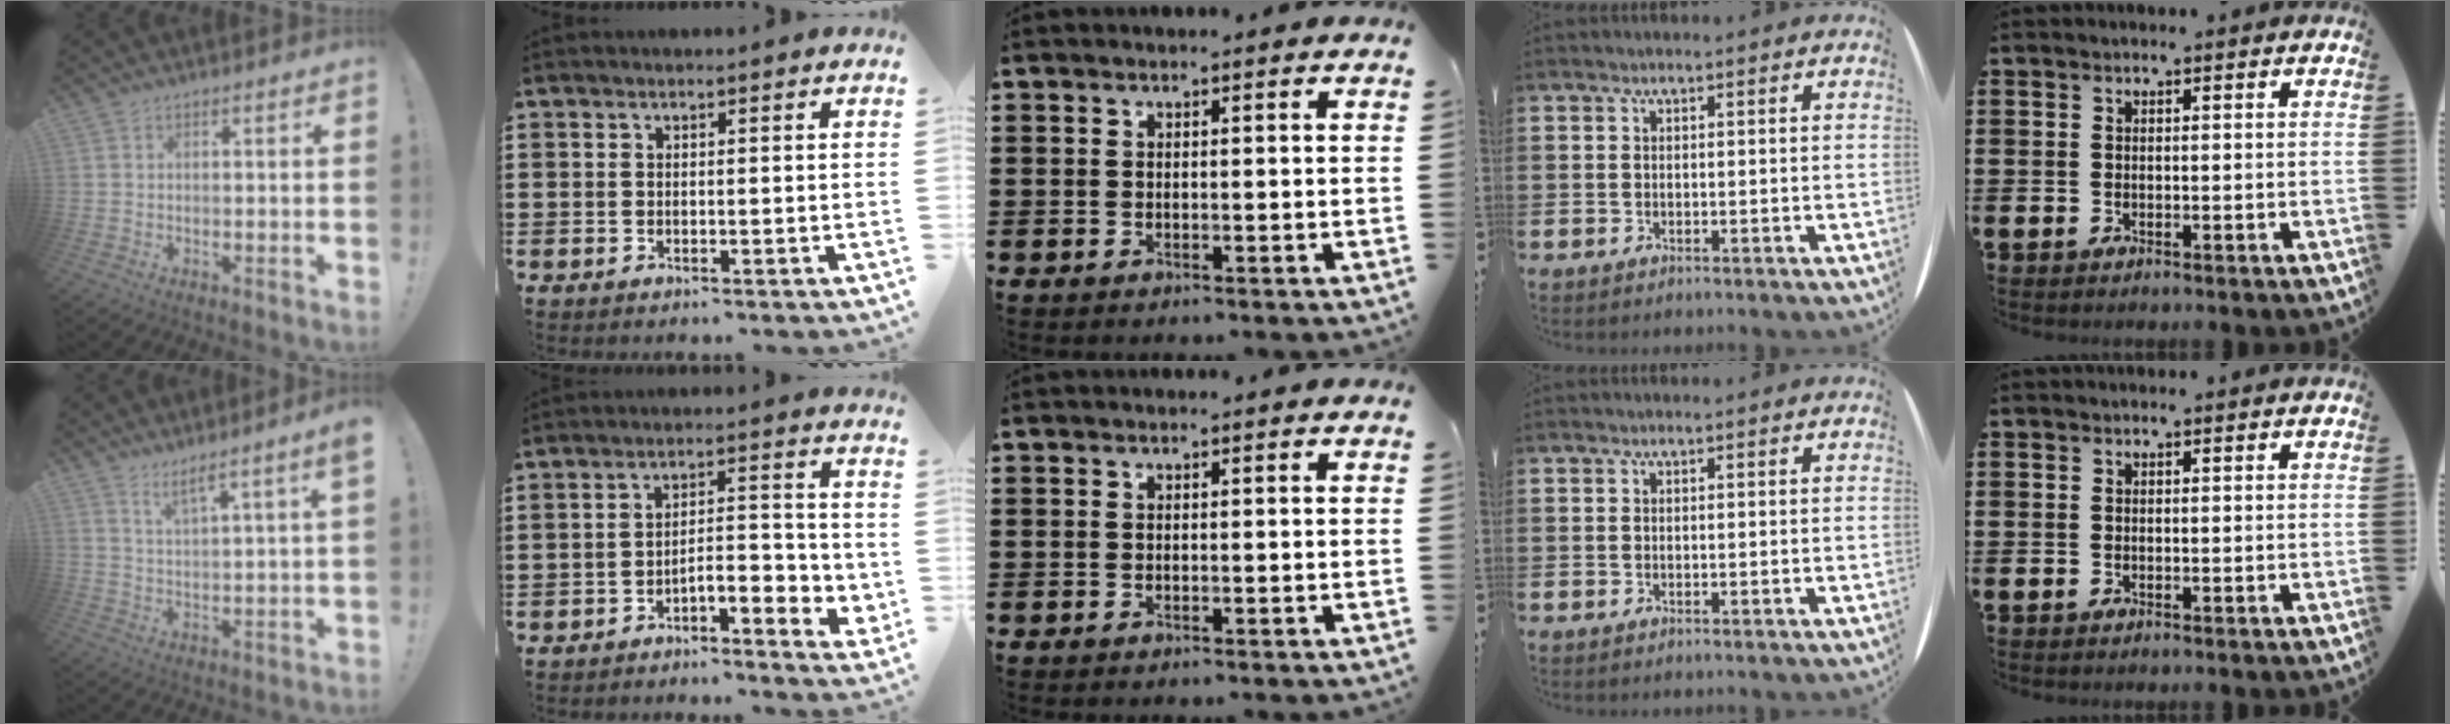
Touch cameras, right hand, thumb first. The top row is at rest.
{"thumb": {"total": 5.9, "force": [4.6, -0.6, 3.7], "torque": [-0.061, -0.028, 0.073]}, "index": {"total": 4.5, "force": [-3.1, 1.3, 2.9], "torque": [-0.050, 0.009, -0.059]}}